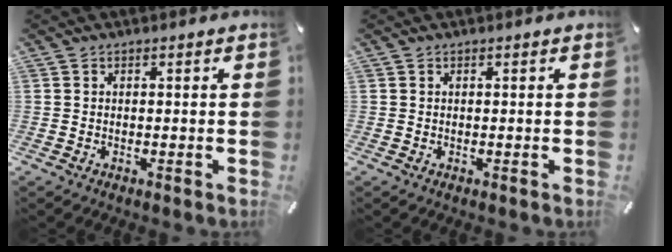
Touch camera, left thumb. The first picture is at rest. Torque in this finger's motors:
{"motor_torque": [0.00, 0.00, 0.02, -0.02, 0.00]}